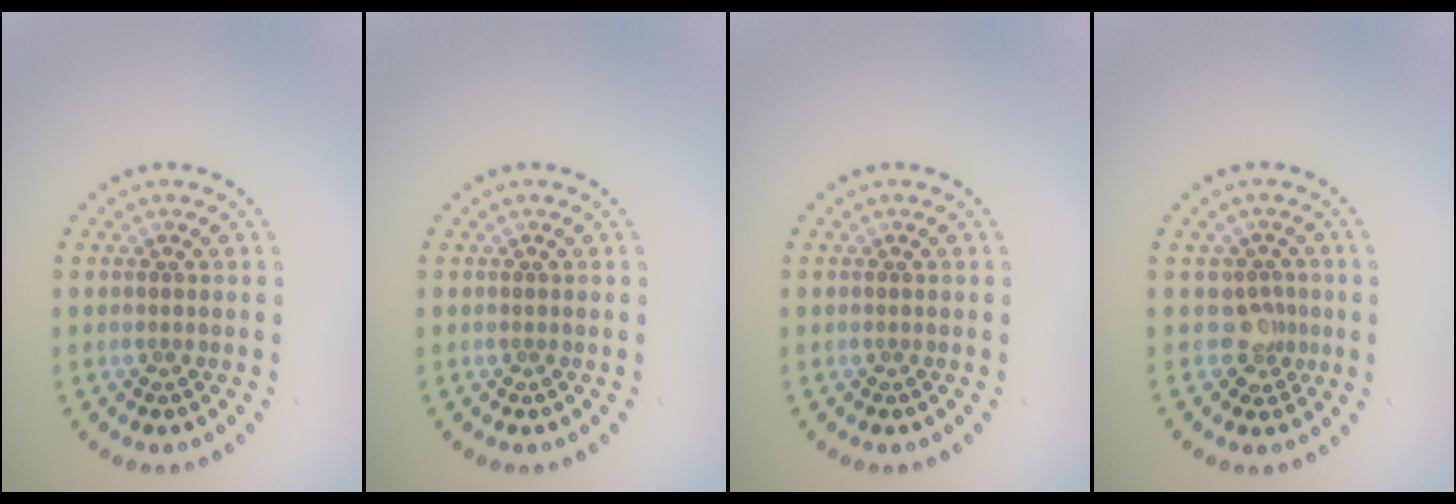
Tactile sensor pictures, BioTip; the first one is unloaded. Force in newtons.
{"total": 0.0}
{"total": 0.0}
{"total": 2.1, "press": 1.6, "slide": 1.3}